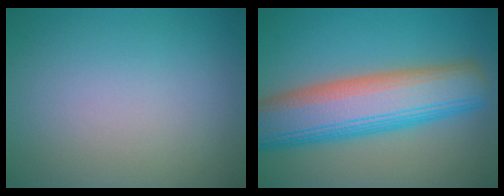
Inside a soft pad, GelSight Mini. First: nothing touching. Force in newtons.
{"total": 10.4, "press": 10.4, "slide": 0.4}